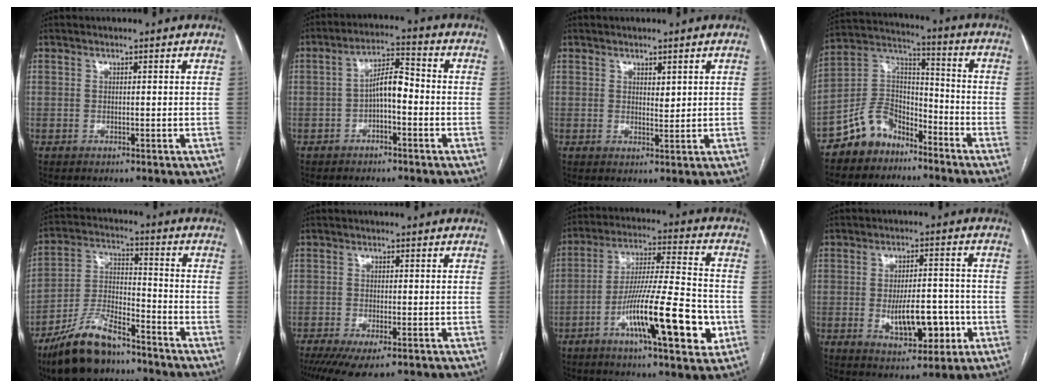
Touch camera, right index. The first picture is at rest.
{"total": 5.7, "force": [-1.3, 1.9, 5.2], "torque": [-0.092, 0.025, -0.023]}
{"total": 1.6, "force": [0.8, 0.7, 1.1], "torque": [-0.016, -0.005, 0.017]}
{"total": 10.1, "force": [-7.5, 6.0, 3.0], "torque": [-0.063, 0.041, -0.145]}
{"total": 13.0, "force": [-10.0, 4.2, 7.2], "torque": [-0.152, -0.003, -0.186]}
{"total": 8.5, "force": [-6.1, 2.4, 5.5], "torque": [-0.083, -0.018, -0.095]}
{"total": 17.6, "force": [-6.2, 2.1, 16.4], "torque": [-0.279, -0.006, -0.101]}
{"total": 9.7, "force": [-2.4, 4.0, 8.4], "torque": [-0.134, 0.007, -0.028]}